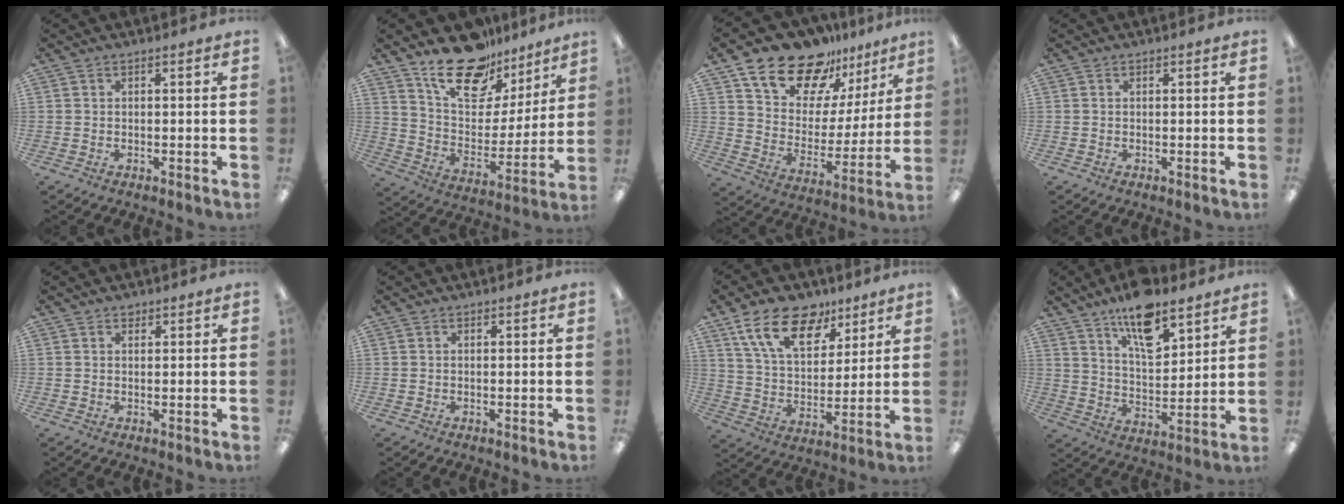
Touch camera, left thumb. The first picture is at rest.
{"total": 19.8, "force": [14.8, 9.7, 8.7], "torque": [-0.146, -0.095, 0.262]}
{"total": 17.4, "force": [13.9, 9.0, 5.4], "torque": [-0.111, -0.104, 0.250]}
{"total": 0.0}
{"total": 1.1, "force": [0.9, 0.6, 0.1], "torque": [0.005, -0.003, 0.016]}
{"total": 0.0}
{"total": 17.1, "force": [10.5, 9.5, 9.5], "torque": [-0.164, -0.037, 0.193]}
{"total": 13.8, "force": [10.0, 5.6, 7.6], "torque": [-0.119, -0.054, 0.173]}